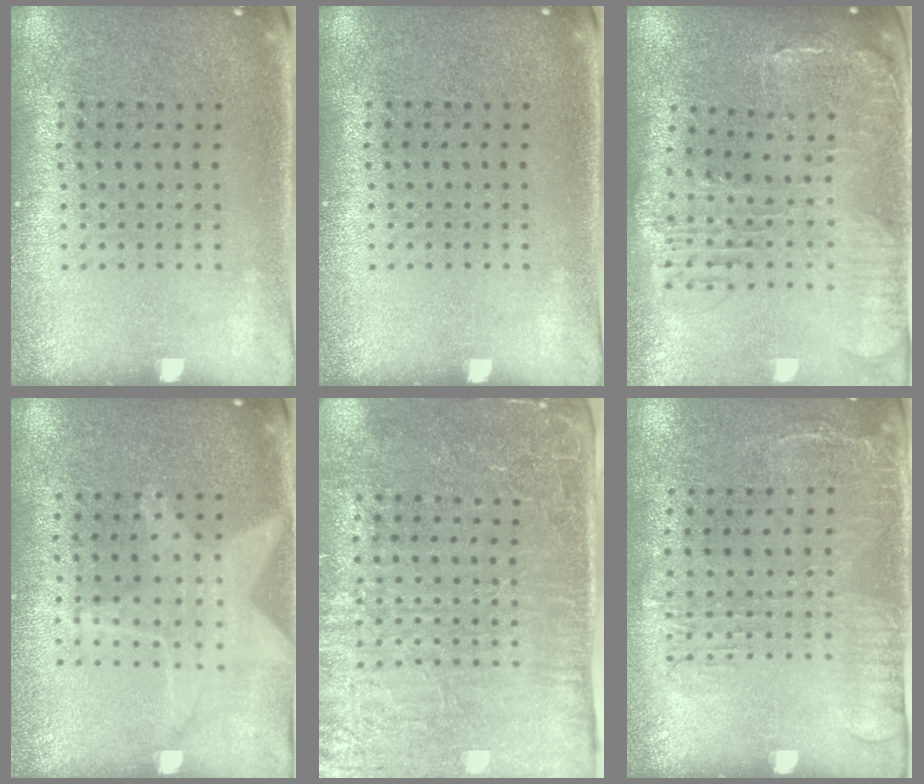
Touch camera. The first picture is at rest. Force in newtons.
{"total": 0.0}
{"total": 1.6, "press": 1.5, "slide": 0.4}
{"total": 1.3, "press": 1.2, "slide": 0.3}
{"total": 4.5, "press": 4.1, "slide": 2.1}
{"total": 1.6, "press": 1.2, "slide": 1.0}